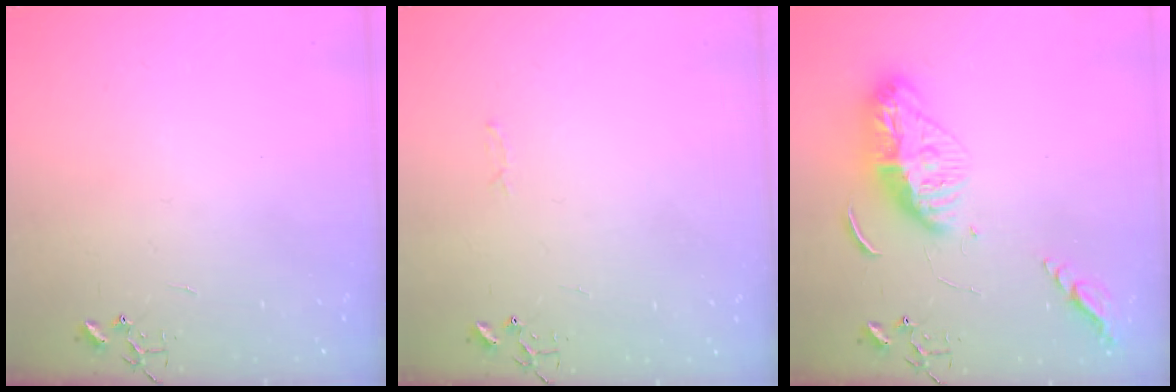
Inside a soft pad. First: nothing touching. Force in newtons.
{"total": 2.8, "press": 2.8, "slide": 0.4}
{"total": 14.6, "press": 14.5, "slide": 1.2}